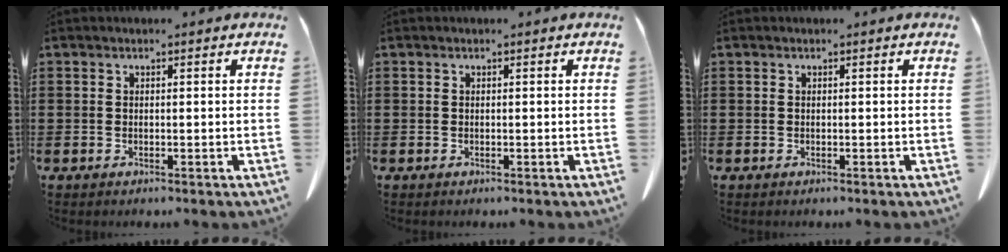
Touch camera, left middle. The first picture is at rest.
{"total": 0.0}
{"total": 0.0}